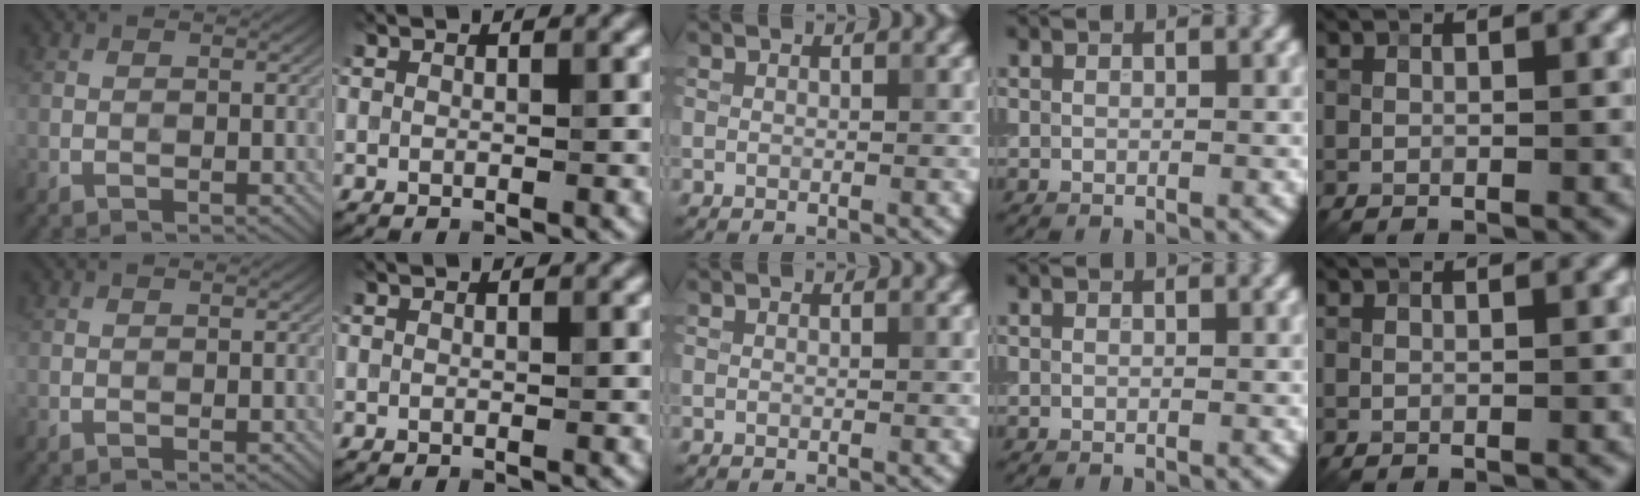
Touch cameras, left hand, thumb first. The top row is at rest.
{}